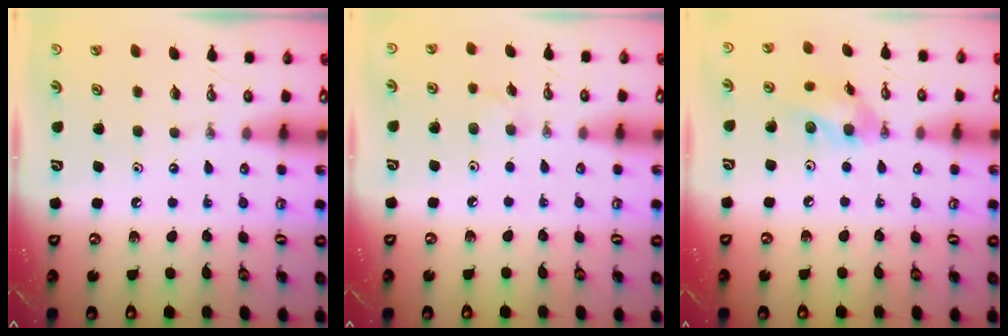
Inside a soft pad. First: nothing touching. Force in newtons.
{"total": 5.4, "press": 4.8, "slide": 2.4}
{"total": 10.2, "press": 10.1, "slide": 1.8}